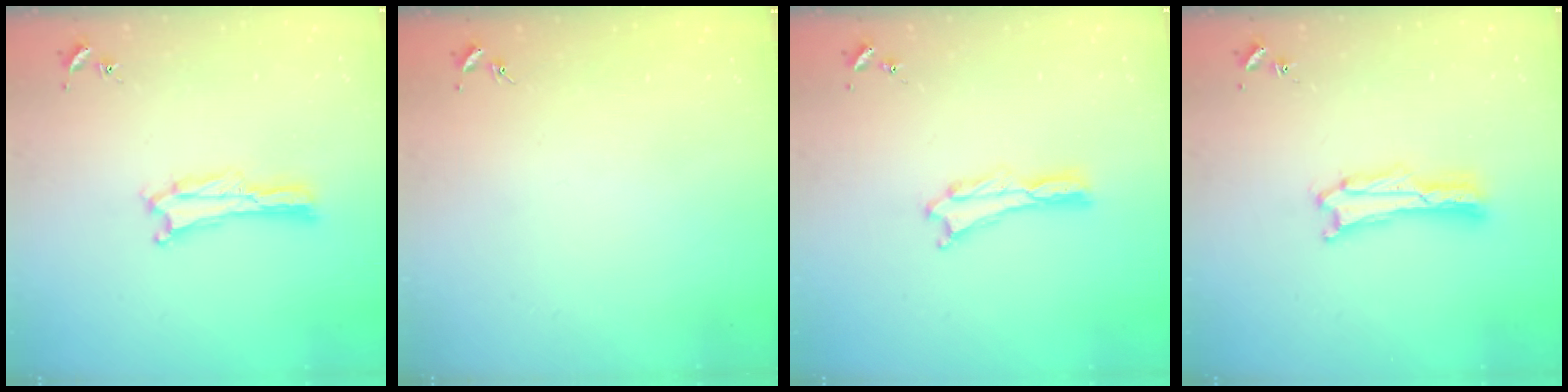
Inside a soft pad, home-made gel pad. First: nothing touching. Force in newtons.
{"total": 0.0}
{"total": 0.0}
{"total": 1.7, "press": 1.7, "slide": 0.3}